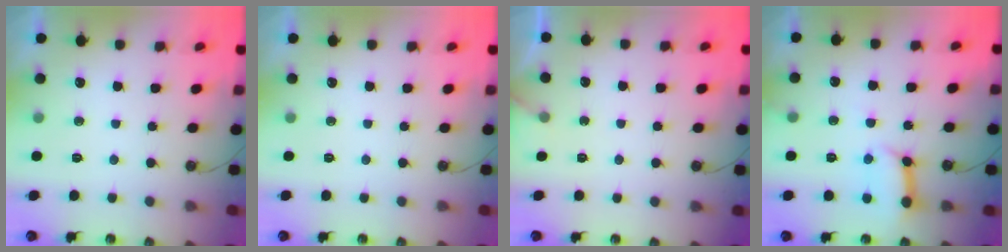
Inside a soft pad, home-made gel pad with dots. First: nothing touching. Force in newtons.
{"total": 0.0}
{"total": 2.5, "press": 2.5, "slide": 0.3}
{"total": 11.1, "press": 11.0, "slide": 1.0}